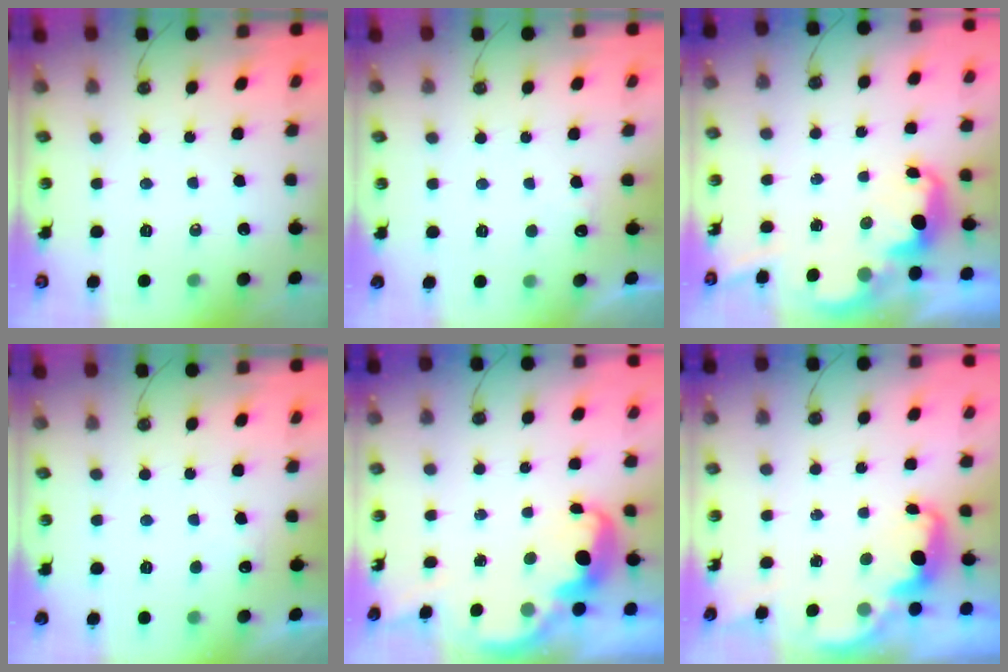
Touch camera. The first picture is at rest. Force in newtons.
{"total": 4.8, "press": 4.6, "slide": 1.3}
{"total": 2.8, "press": 2.8, "slide": 0.5}
{"total": 3.2, "press": 3.0, "slide": 1.2}
{"total": 3.3, "press": 3.2, "slide": 0.5}
{"total": 2.3, "press": 2.3, "slide": 0.5}